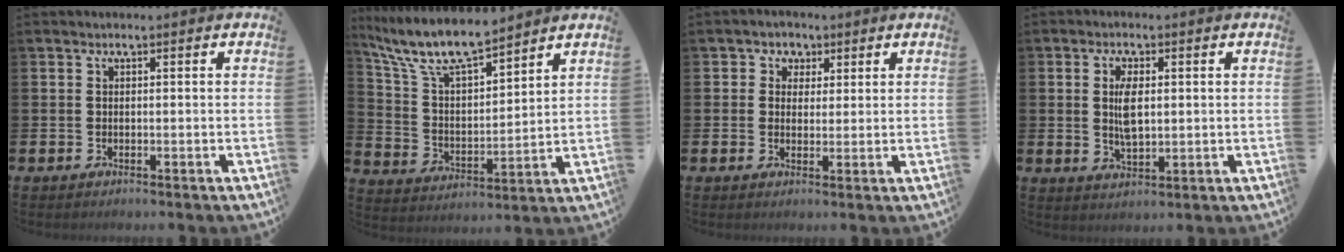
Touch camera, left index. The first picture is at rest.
{"total": 9.8, "force": [8.6, 2.1, 4.1], "torque": [-0.115, -0.048, 0.153]}
{"total": 2.8, "force": [1.4, 2.4, -0.3], "torque": [0.006, 0.003, 0.020]}
{"total": 4.5, "force": [0.9, 2.1, 3.9], "torque": [-0.070, 0.004, 0.011]}